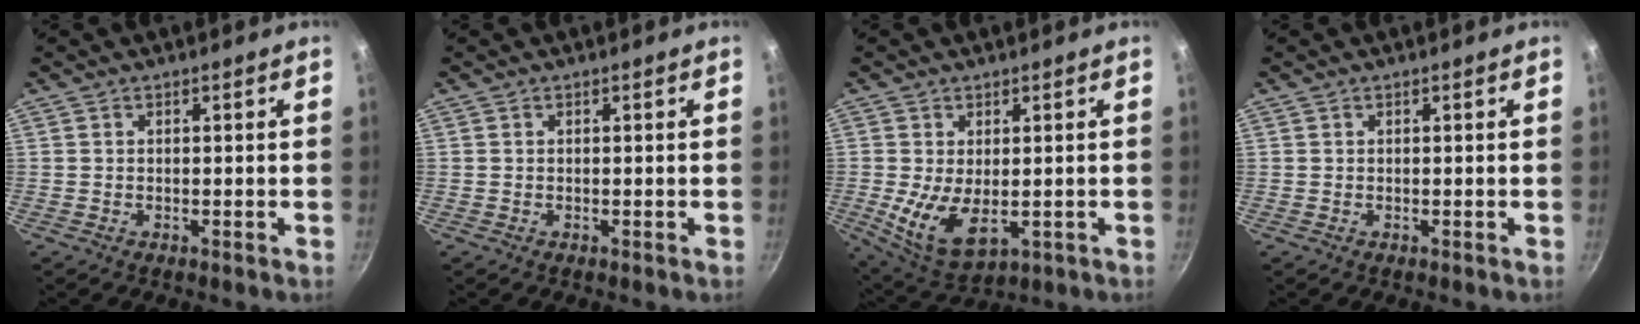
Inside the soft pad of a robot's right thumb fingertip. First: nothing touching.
{"total": 0.0}
{"total": 9.4, "force": [-0.7, 5.2, 7.8], "torque": [-0.138, -0.023, 0.003]}
{"total": 0.0}